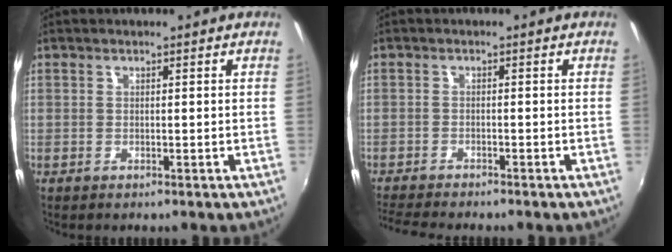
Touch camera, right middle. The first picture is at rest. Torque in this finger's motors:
{"motor_torque": [0.86, -1.28, 0.13, 0.07]}